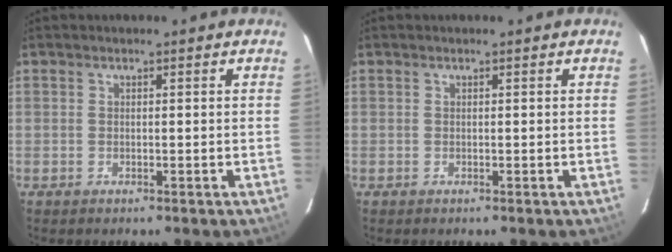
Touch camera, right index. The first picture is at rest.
{"total": 0.0}